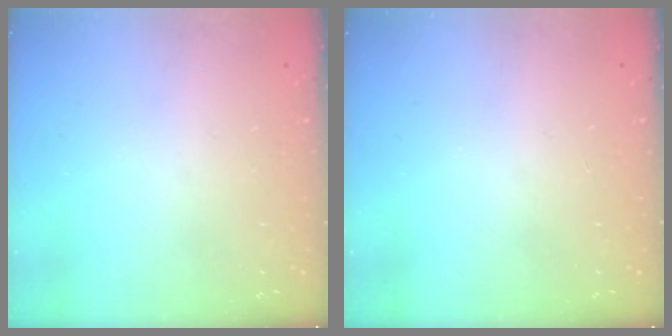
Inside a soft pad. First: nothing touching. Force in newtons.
{"total": 0.0}